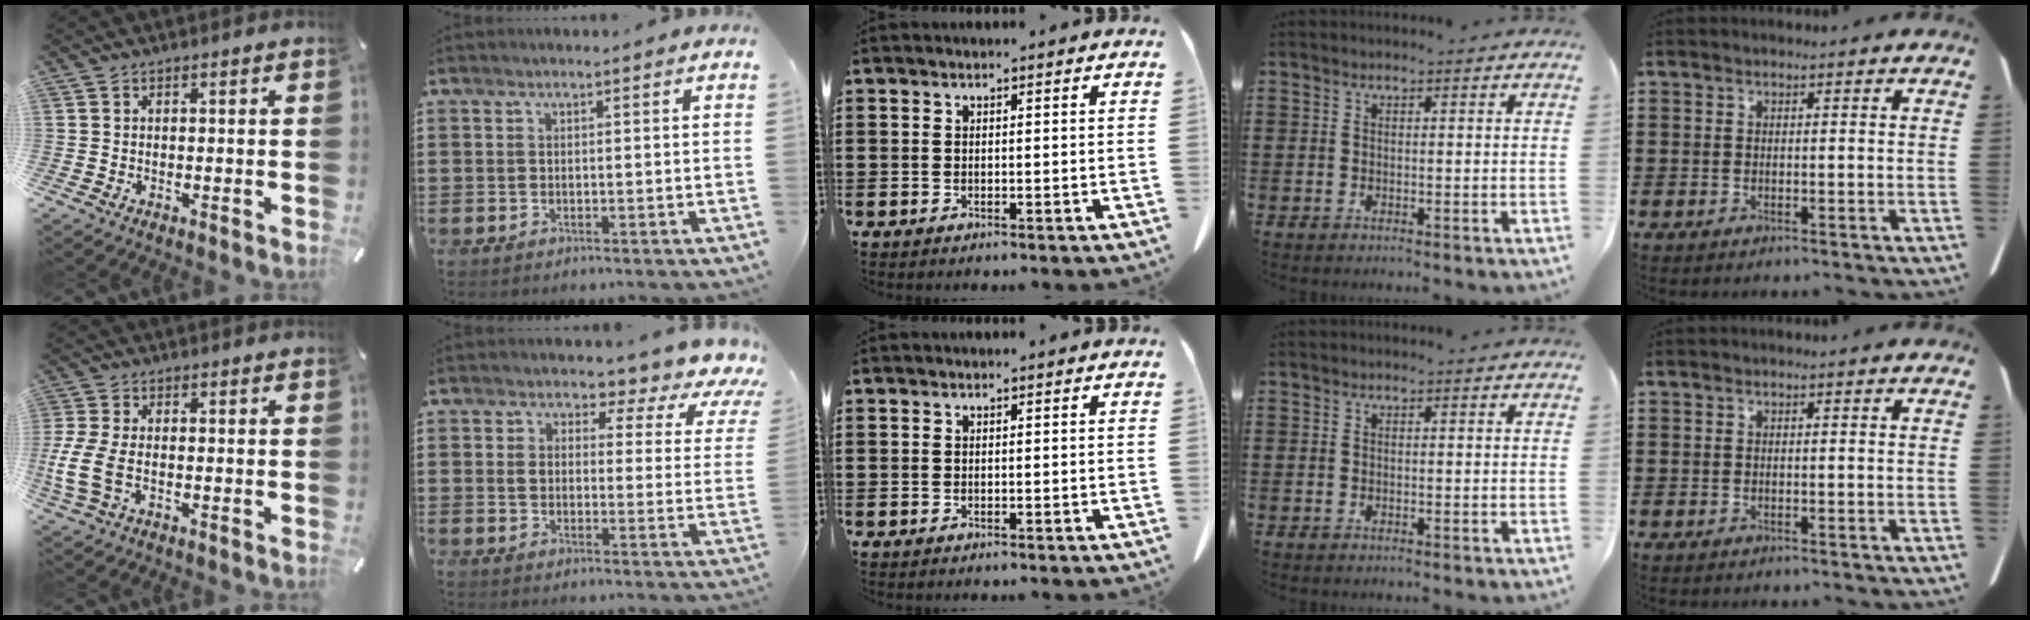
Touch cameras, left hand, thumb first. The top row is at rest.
{"thumb": {"total": 8.0, "force": [-1.7, 4.2, 6.5], "torque": [-0.144, -0.005, -0.029]}, "index": {"total": 4.0, "force": [2.8, 2.1, 1.9], "torque": [-0.047, -0.024, 0.035]}}